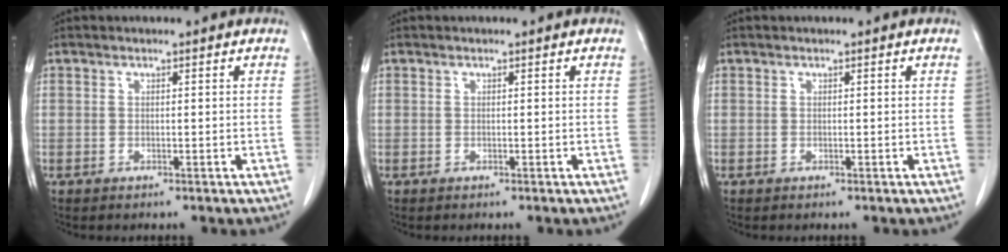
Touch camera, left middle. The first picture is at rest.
{"total": 0.0}
{"total": 0.0}